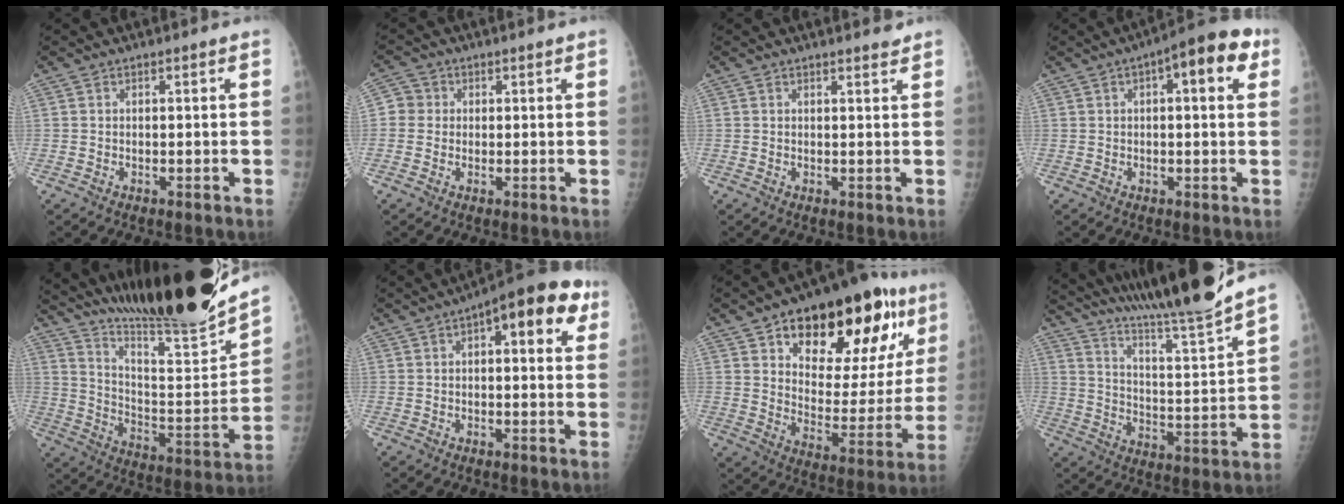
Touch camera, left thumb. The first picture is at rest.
{"total": 3.2, "force": [0.4, 3.1, 0.7], "torque": [0.009, 0.005, -0.001]}
{"total": 1.3, "force": [1.3, 0.1, 0.3], "torque": [0.002, -0.011, 0.018]}
{"total": 10.3, "force": [3.6, 4.0, 8.8], "torque": [-0.097, 0.021, 0.038]}
{"total": 25.5, "force": [22.4, 1.0, 12.2], "torque": [-0.172, -0.146, 0.350]}
{"total": 13.1, "force": [5.0, 5.6, 10.7], "torque": [-0.105, 0.016, 0.055]}
{"total": 28.0, "force": [13.8, 13.3, 20.4], "torque": [-0.249, -0.021, 0.210]}
{"total": 20.8, "force": [18.2, -0.9, 9.9], "torque": [-0.147, -0.116, 0.284]}